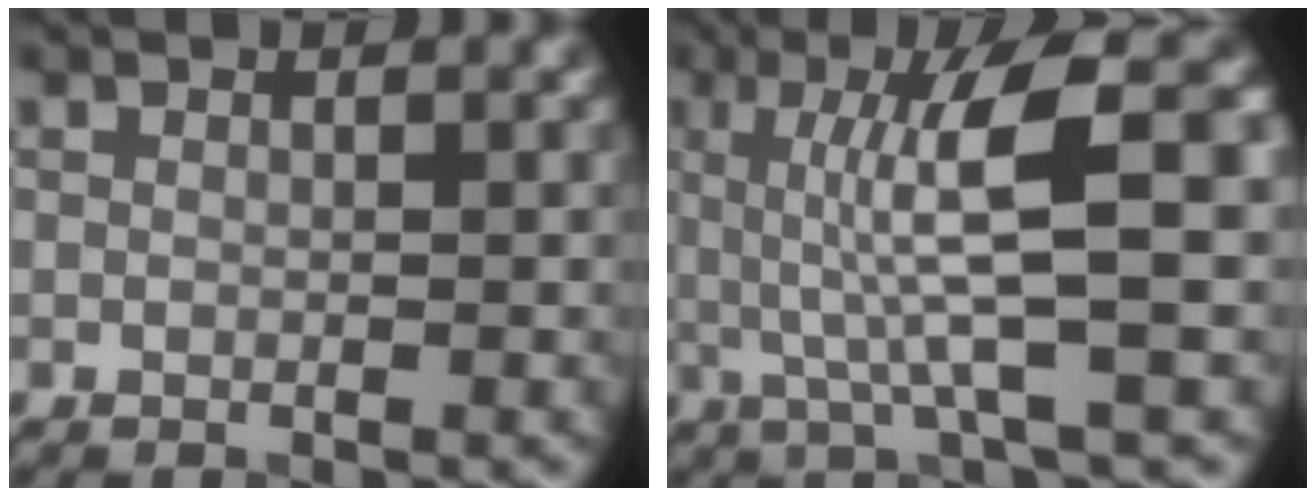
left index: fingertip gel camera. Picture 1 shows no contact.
{"total": 9.3, "force": [1.1, 1.9, 9.0], "torque": [-0.142, 0.005, 0.021]}